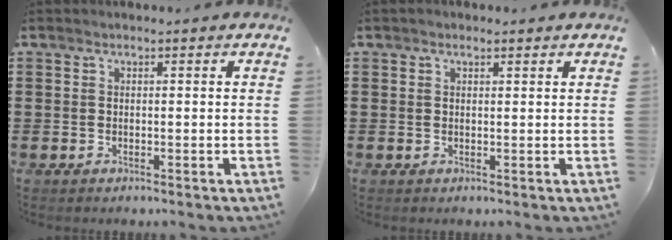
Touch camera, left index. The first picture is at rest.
{"total": 0.8, "force": [0.5, 0.4, 0.5], "torque": [-0.010, 0.004, 0.009]}